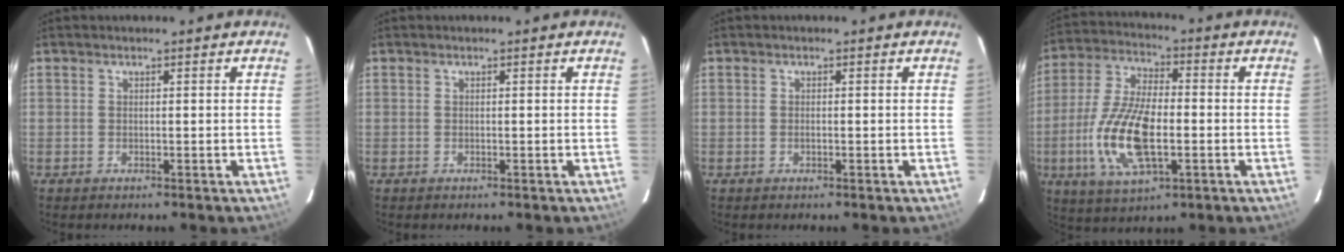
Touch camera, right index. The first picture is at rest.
{"total": 0.0}
{"total": 0.6, "force": [-0.3, 0.2, 0.4], "torque": [-0.008, 0.003, -0.006]}
{"total": 15.5, "force": [-3.8, 6.5, 13.6], "torque": [-0.289, -0.004, -0.071]}